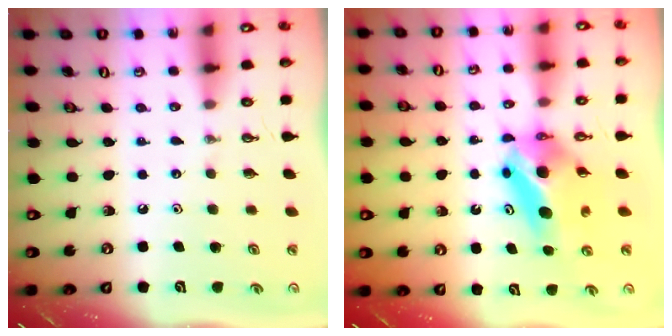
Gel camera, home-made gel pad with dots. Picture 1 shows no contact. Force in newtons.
{"total": 9.2, "press": 6.9, "slide": 6.0}